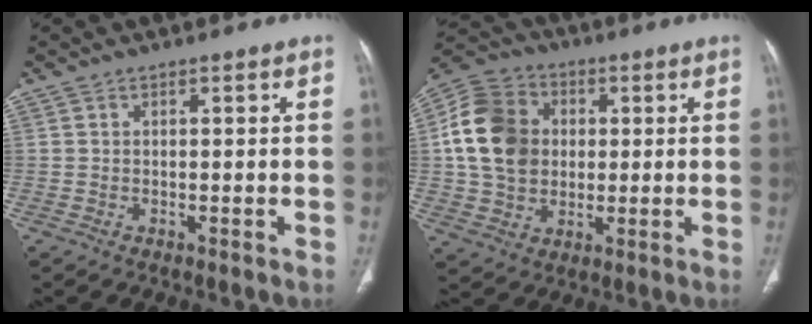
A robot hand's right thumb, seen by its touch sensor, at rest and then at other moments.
{"total": 15.2, "force": [1.5, 12.4, 8.7], "torque": [-0.151, 0.015, 0.026]}